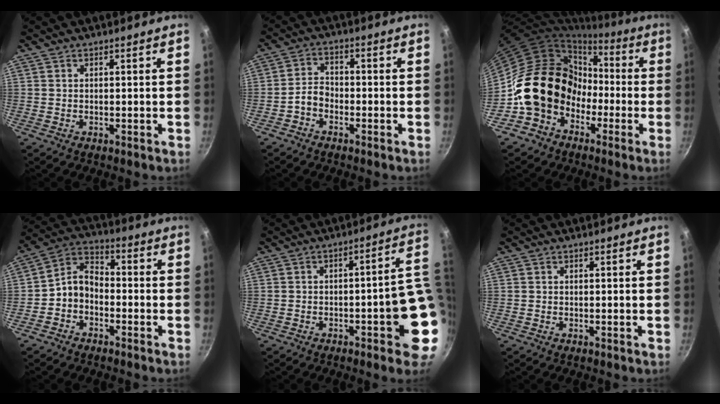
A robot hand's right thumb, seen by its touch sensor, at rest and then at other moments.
{"total": 3.7, "force": [-2.1, 2.4, 1.9], "torque": [-0.030, 0.032, -0.045]}
{"total": 15.6, "force": [-3.0, 13.2, 7.9], "torque": [-0.078, 0.055, -0.044]}
{"total": 7.1, "force": [-2.4, 5.2, 4.2], "torque": [-0.062, 0.046, -0.062]}
{"total": 11.7, "force": [-1.9, 3.1, 11.1], "torque": [-0.106, 0.025, -0.023]}
{"total": 0.0}